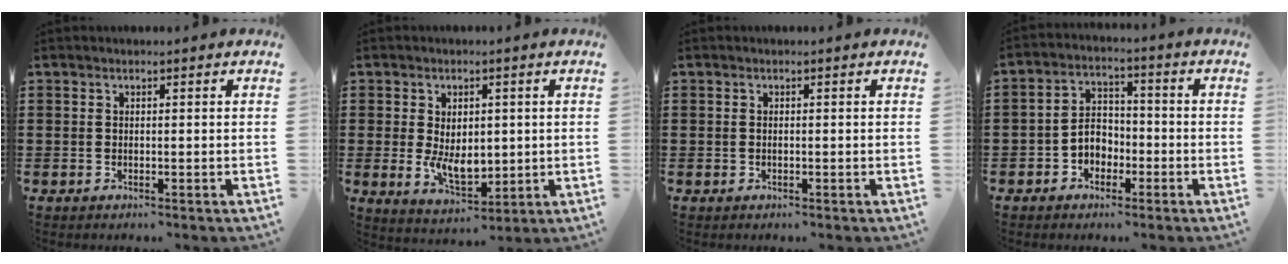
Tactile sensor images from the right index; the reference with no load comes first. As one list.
[{"total": 6.0, "force": [-0.1, 3.9, 4.5], "torque": [-0.075, 0.002, -0.004]}, {"total": 0.0}, {"total": 4.2, "force": [-2.0, 3.0, 2.1], "torque": [-0.047, 0.006, -0.039]}]